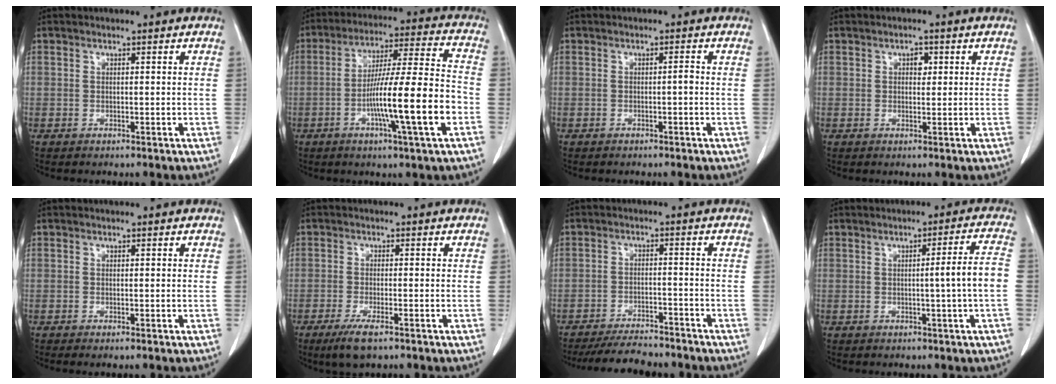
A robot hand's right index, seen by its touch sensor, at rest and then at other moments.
{"total": 15.7, "force": [-4.6, -0.1, 15.0], "torque": [-0.255, 0.000, -0.079]}
{"total": 0.8, "force": [-0.2, 0.1, 0.8], "torque": [-0.012, 0.001, -0.003]}
{"total": 1.6, "force": [0.5, 1.0, 1.1], "torque": [-0.014, 0.001, 0.006]}
{"total": 0.6, "force": [-0.4, 0.0, 0.4], "torque": [-0.011, -0.002, -0.006]}
{"total": 4.7, "force": [-3.1, 0.8, 3.5], "torque": [-0.072, -0.012, -0.053]}
{"total": 7.3, "force": [-6.8, 1.7, 2.1], "torque": [-0.028, -0.008, -0.107]}
{"total": 5.5, "force": [-0.8, -1.1, 5.3], "torque": [-0.071, 0.005, -0.012]}